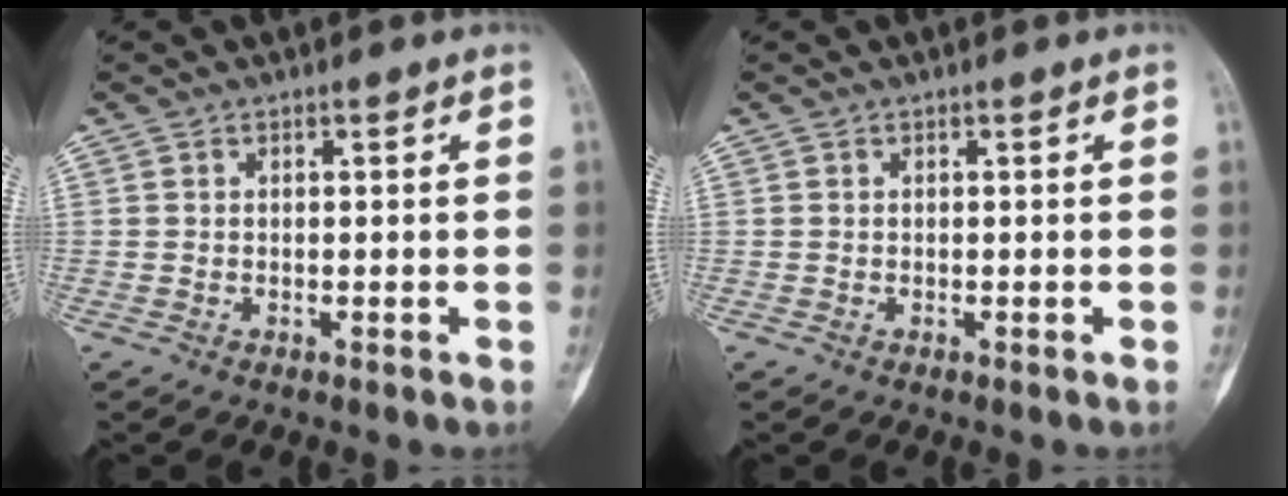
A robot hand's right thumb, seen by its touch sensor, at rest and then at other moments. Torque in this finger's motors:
{"motor_torque": [-0.40, 0.55, -0.08, 0.04, 0.03]}